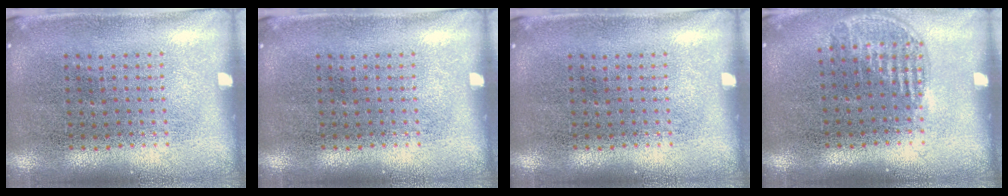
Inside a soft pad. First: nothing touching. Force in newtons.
{"total": 0.0}
{"total": 0.0}
{"total": 1.0, "press": 0.8, "slide": 0.6}